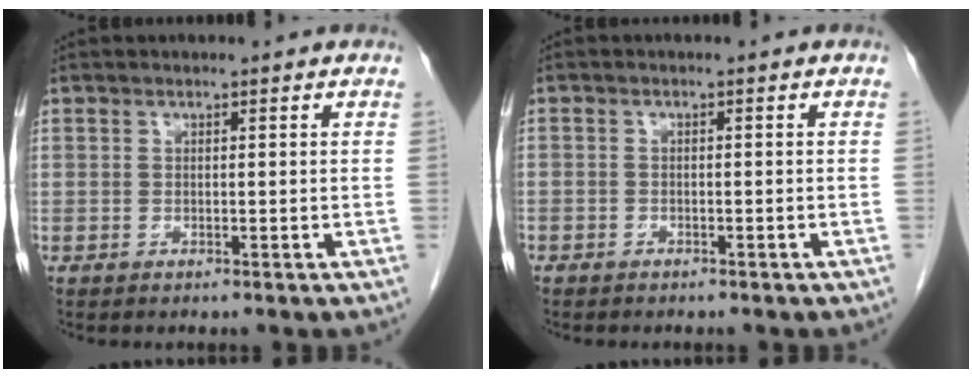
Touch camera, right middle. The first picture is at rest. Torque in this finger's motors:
{"motor_torque": [1.09, -1.05, -0.05, -0.21]}